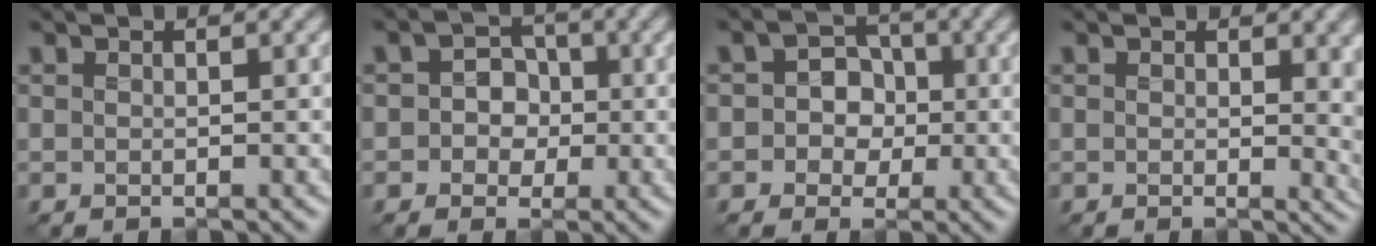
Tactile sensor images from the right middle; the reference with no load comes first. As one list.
[{"total": 3.5, "force": [-0.3, 3.0, 1.7], "torque": [-0.014, 0.009, -0.032]}, {"total": 4.1, "force": [-0.2, 3.5, 2.0], "torque": [-0.019, 0.012, -0.033]}, {"total": 4.4, "force": [1.6, 2.5, 3.3], "torque": [-0.042, -0.007, 0.029]}]